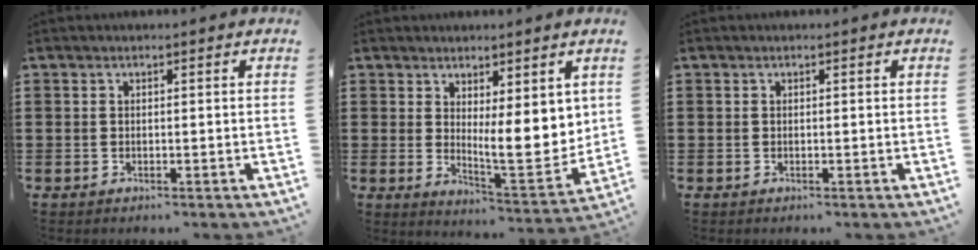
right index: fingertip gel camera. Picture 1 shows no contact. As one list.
[{"total": 7.5, "force": [2.6, 2.8, 6.4], "torque": [-0.091, -0.027, 0.046]}, {"total": 0.0}]